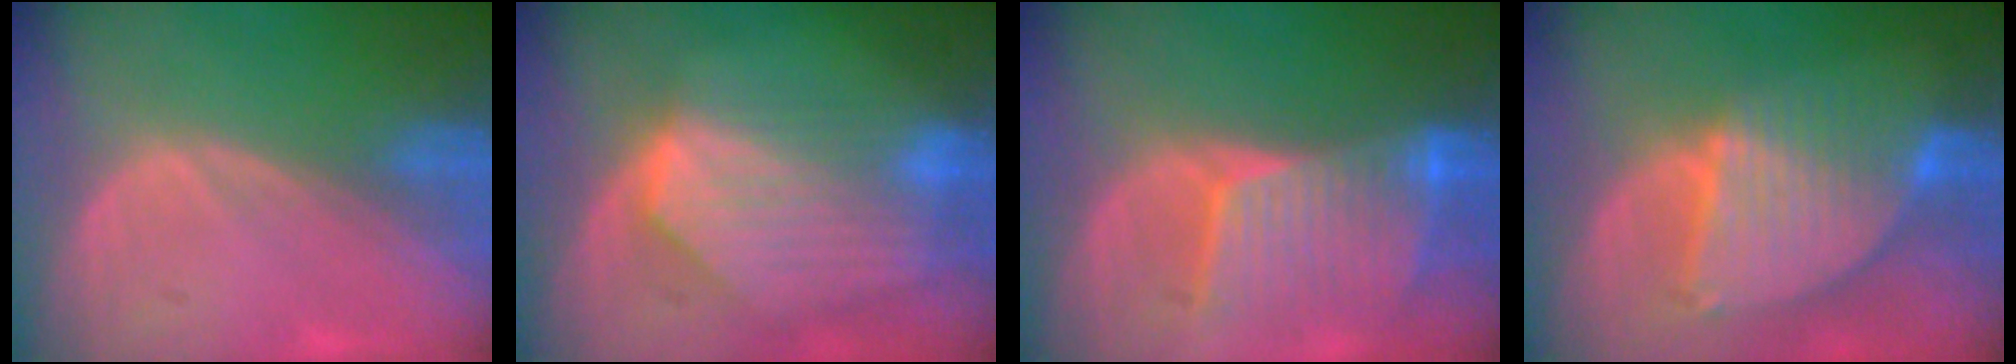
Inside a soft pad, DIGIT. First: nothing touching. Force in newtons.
{"total": 9.2, "press": 8.1, "slide": 4.3}
{"total": 8.4, "press": 7.6, "slide": 3.5}
{"total": 8.7, "press": 7.6, "slide": 4.2}